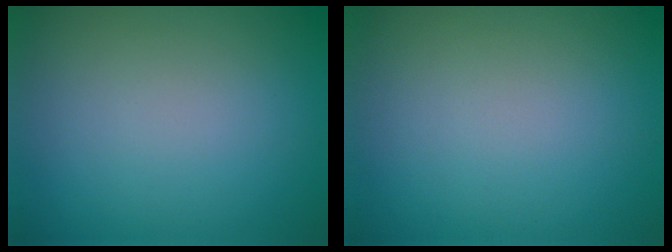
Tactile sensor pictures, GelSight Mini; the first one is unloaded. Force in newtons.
{"total": 0.0}